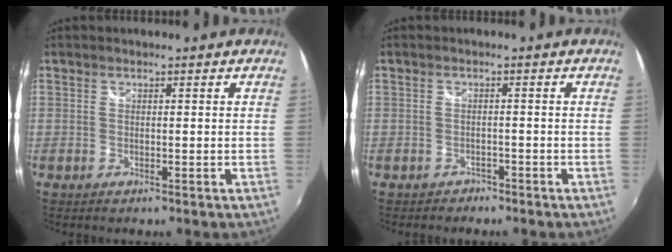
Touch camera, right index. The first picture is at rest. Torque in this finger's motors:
{"motor_torque": [0.11, -0.08, 0.07, -0.01]}